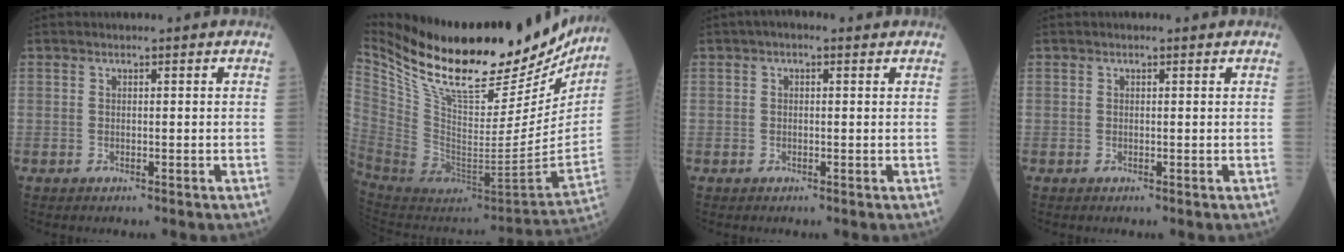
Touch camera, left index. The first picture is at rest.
{"total": 35.3, "force": [27.5, 10.9, 19.2], "torque": [-0.358, -0.034, 0.422]}
{"total": 2.0, "force": [1.1, 0.9, 1.5], "torque": [-0.026, 0.017, 0.011]}
{"total": 0.5, "force": [0.4, 0.1, 0.4], "torque": [-0.010, 0.003, 0.003]}